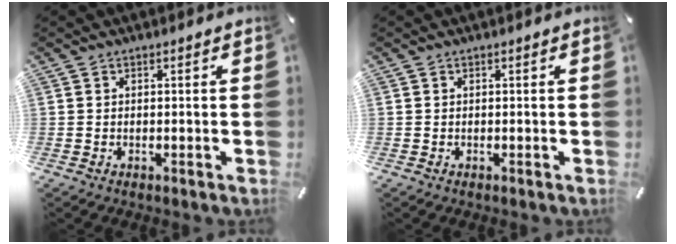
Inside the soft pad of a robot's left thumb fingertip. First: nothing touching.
{"total": 0.0}